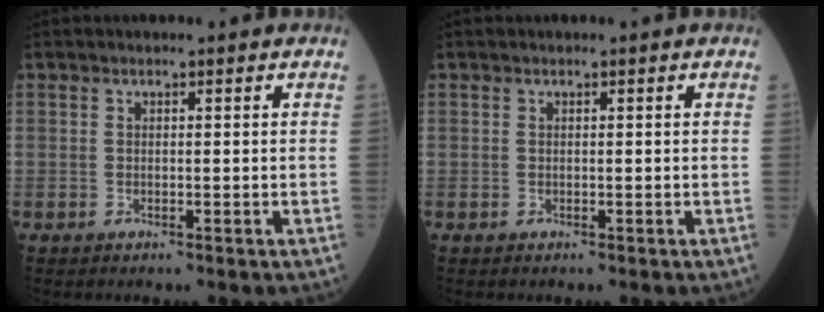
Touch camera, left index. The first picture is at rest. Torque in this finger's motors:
{"motor_torque": [0.03, 0.03, 0.00, 0.01]}